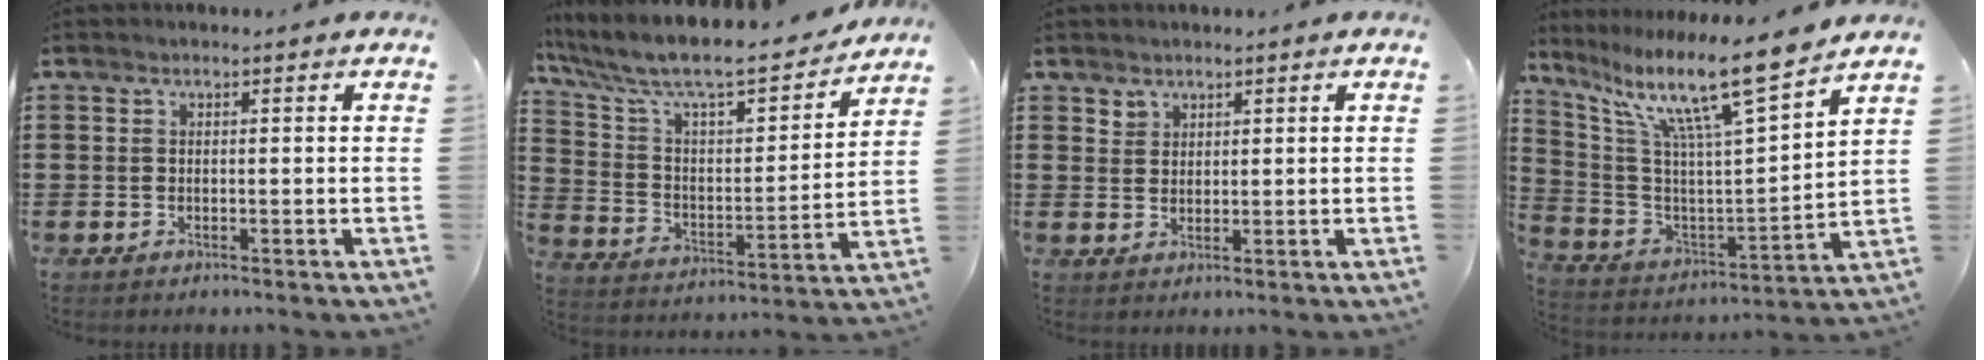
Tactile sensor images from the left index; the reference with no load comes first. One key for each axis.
{"total": 8.9, "fx": 7.5, "fy": 1.5, "fz": 4.6, "tx": -0.123, "ty": -0.056, "tz": 0.121}
{"total": 1.9, "fx": 1.6, "fy": 1.0, "fz": 0.0, "tx": -0.003, "ty": 0.001, "tz": 0.034}
{"total": 13.4, "fx": 9.8, "fy": 1.2, "fz": 9.0, "tx": -0.189, "ty": -0.064, "tz": 0.156}